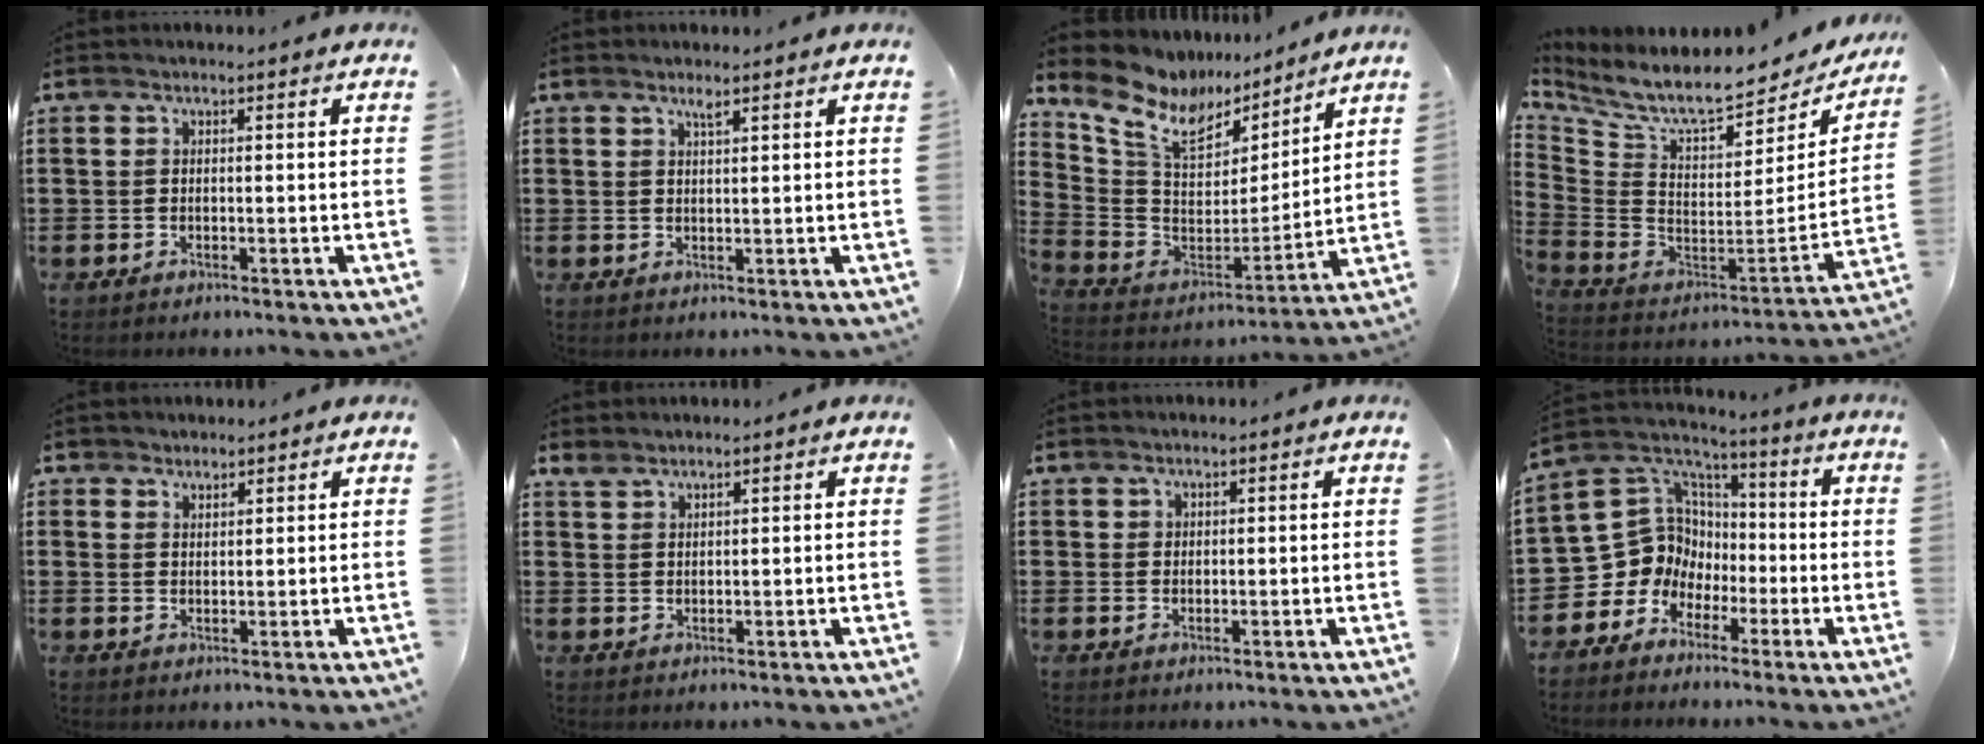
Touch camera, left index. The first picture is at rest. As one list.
[{"total": 1.5, "force": [1.2, 0.2, 0.9], "torque": [-0.020, -0.001, 0.021]}, {"total": 10.3, "force": [7.8, 5.2, 4.3], "torque": [-0.121, -0.048, 0.140]}, {"total": 8.4, "force": [6.9, 1.7, 4.5], "torque": [-0.119, -0.062, 0.119]}, {"total": 1.9, "force": [1.7, 0.8, -0.1], "torque": [-0.003, 0.005, 0.034]}, {"total": 1.9, "force": [1.8, 0.4, 0.3], "torque": [-0.011, -0.001, 0.036]}, {"total": 1.0, "force": [0.7, 0.7, 0.0], "torque": [-0.003, 0.002, 0.015]}, {"total": 9.0, "force": [-1.7, 8.7, 1.4], "torque": [-0.079, -0.014, -0.030]}]